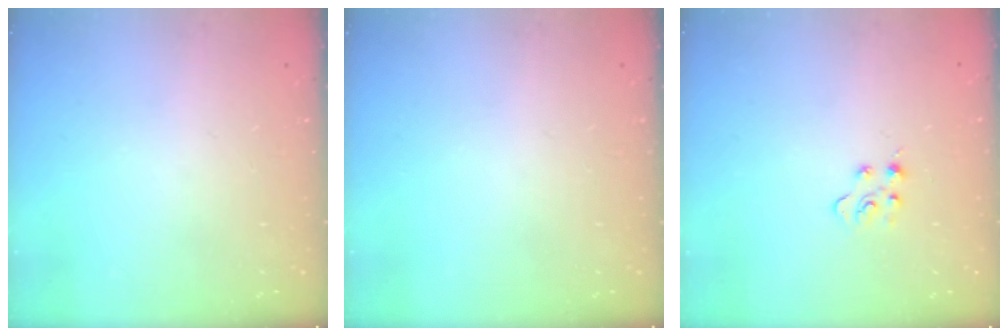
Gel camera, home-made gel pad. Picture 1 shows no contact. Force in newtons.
{"total": 0.0}
{"total": 2.9, "press": 2.9, "slide": 0.3}